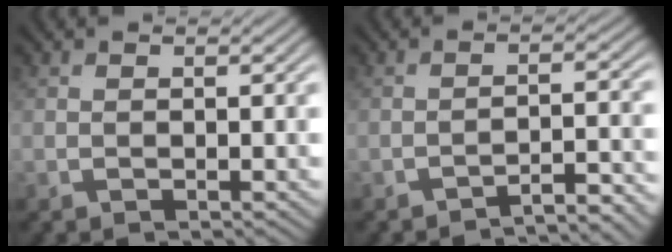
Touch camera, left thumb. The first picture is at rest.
{"total": 4.0, "force": [-3.5, 0.4, 2.0], "torque": [-0.021, 0.017, -0.060]}